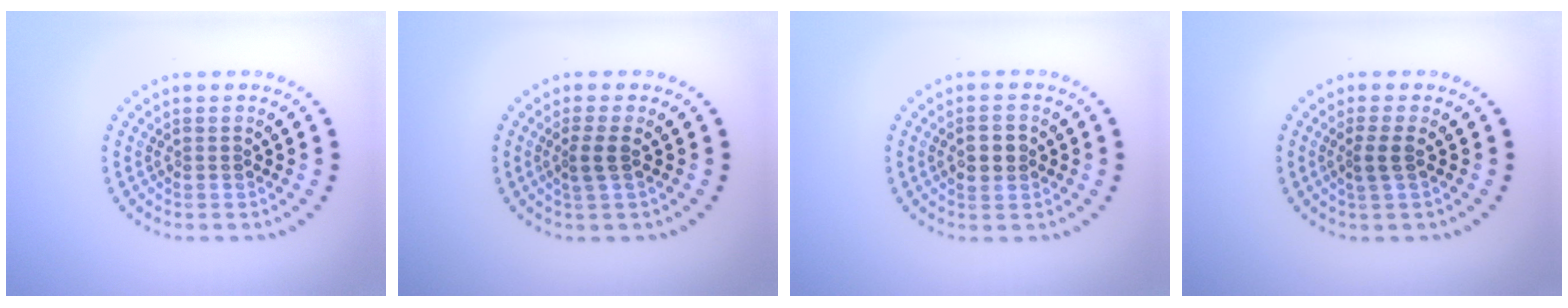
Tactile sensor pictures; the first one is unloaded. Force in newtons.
{"total": 1.7, "press": 1.4, "slide": 1.0}
{"total": 2.6, "press": 2.6, "slide": 0.1}
{"total": 1.6, "press": 1.3, "slide": 0.8}